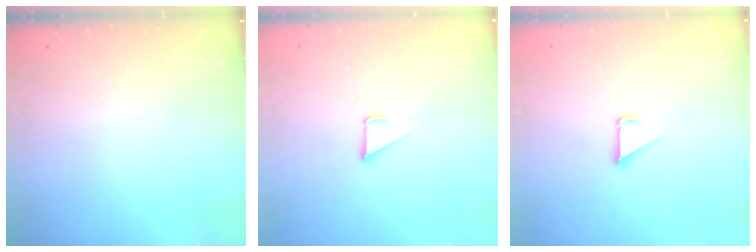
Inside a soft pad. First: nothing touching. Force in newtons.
{"total": 2.8, "press": 2.8, "slide": 0.2}
{"total": 1.3, "press": 1.3, "slide": 0.1}